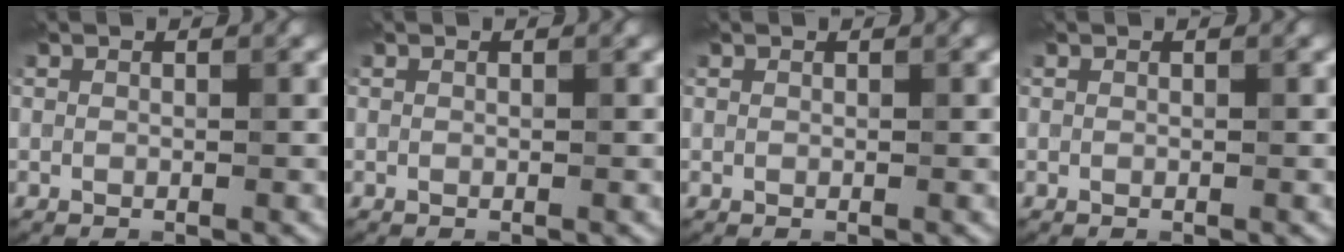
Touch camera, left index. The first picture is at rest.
{"total": 0.0}
{"total": 0.0}
{"total": 0.0}